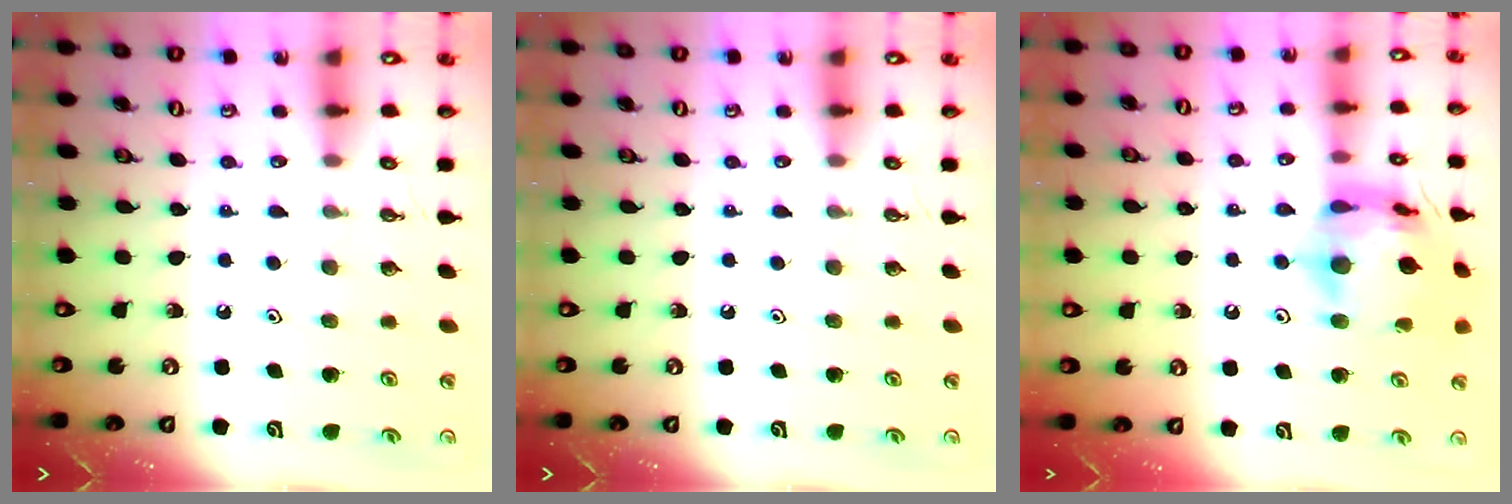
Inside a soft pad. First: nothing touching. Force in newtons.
{"total": 0.0}
{"total": 16.6, "press": 16.5, "slide": 1.7}